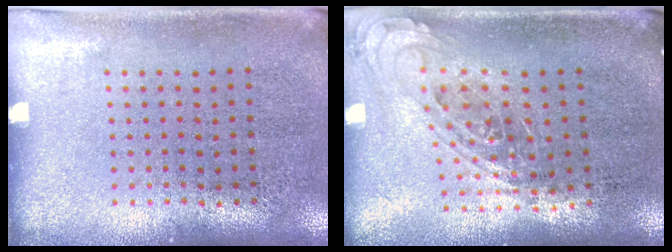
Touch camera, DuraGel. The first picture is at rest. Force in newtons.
{"total": 0.9, "press": 0.9, "slide": 0.3}